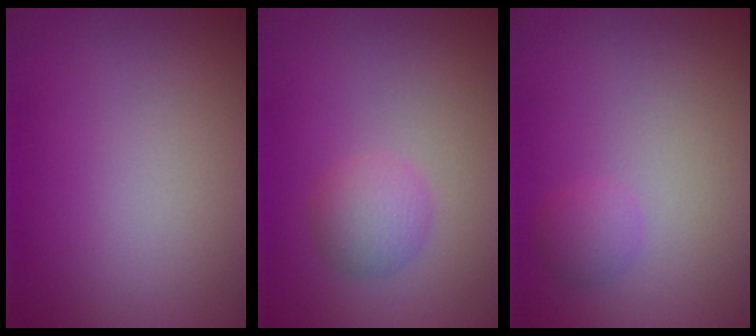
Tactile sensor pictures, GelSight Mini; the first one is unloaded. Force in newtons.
{"total": 2.4, "press": 2.4, "slide": 0.1}
{"total": 1.3, "press": 1.3, "slide": 0.0}